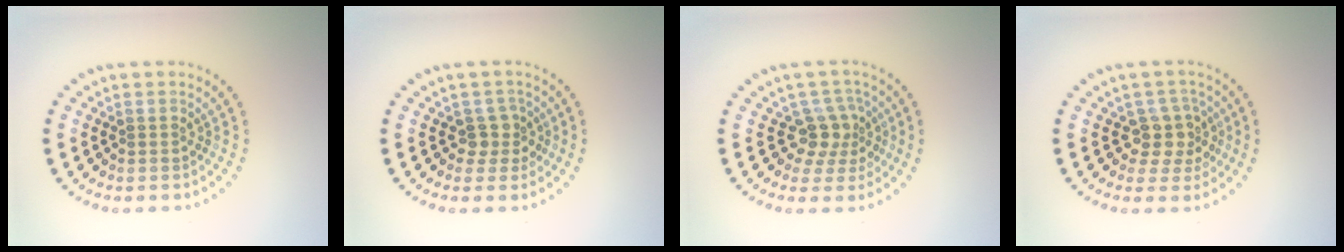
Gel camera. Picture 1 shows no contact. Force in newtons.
{"total": 1.9, "press": 1.4, "slide": 1.2}
{"total": 2.8, "press": 2.2, "slide": 1.7}
{"total": 2.9, "press": 2.4, "slide": 1.7}